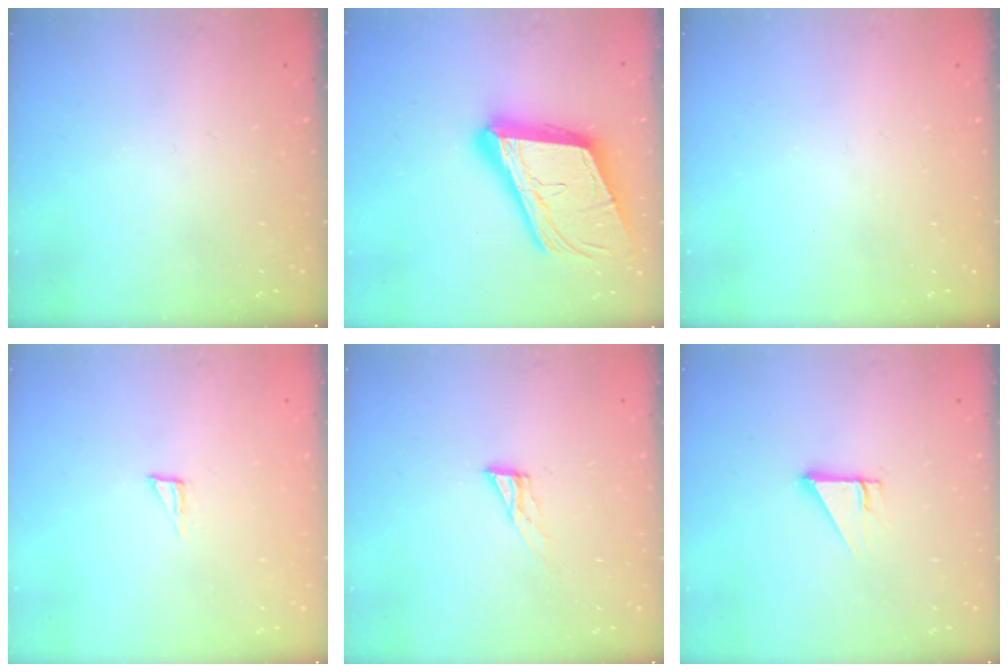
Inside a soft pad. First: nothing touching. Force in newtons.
{"total": 25.8, "press": 25.3, "slide": 4.9}
{"total": 0.0}
{"total": 2.9, "press": 2.9, "slide": 0.2}
{"total": 6.7, "press": 6.6, "slide": 0.4}
{"total": 2.9, "press": 2.9, "slide": 0.1}